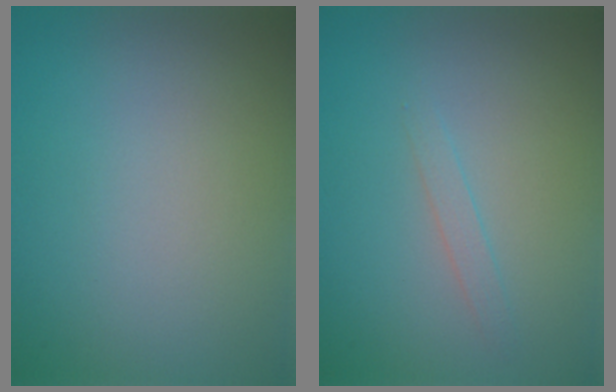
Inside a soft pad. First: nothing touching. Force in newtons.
{"total": 1.0, "press": 1.0, "slide": 0.1}